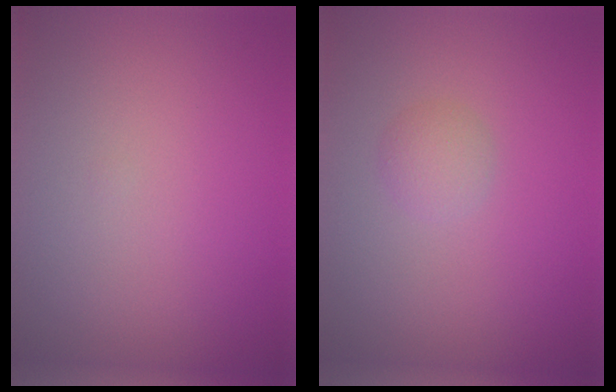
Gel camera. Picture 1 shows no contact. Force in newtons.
{"total": 1.5, "press": 1.4, "slide": 0.1}